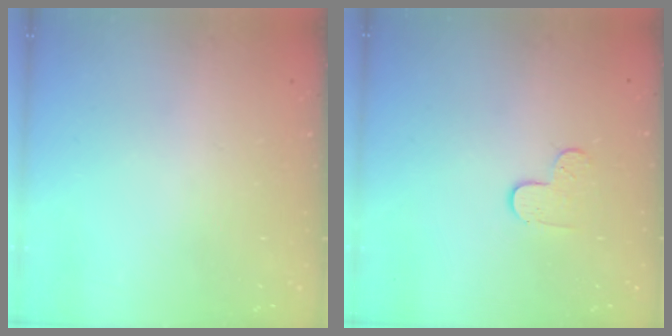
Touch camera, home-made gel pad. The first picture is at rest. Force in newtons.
{"total": 4.3, "press": 4.3, "slide": 0.4}